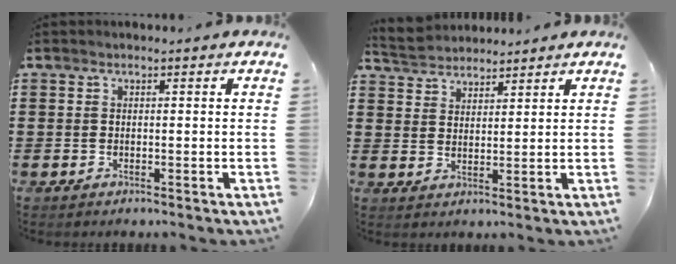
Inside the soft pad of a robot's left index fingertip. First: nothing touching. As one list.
[{"total": 3.6, "force": [3.4, 1.0, 0.1], "torque": [-0.016, -0.006, 0.064]}]